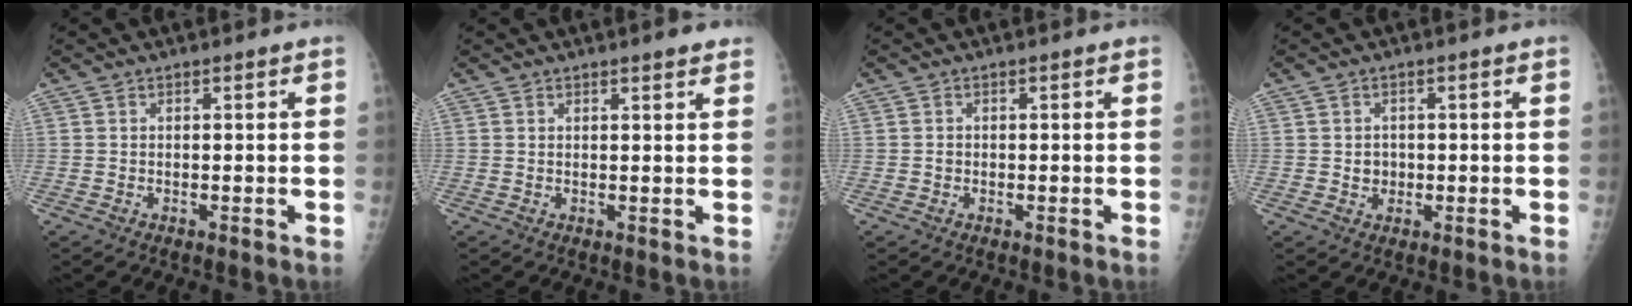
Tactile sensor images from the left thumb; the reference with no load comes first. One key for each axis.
{"total": 2.6, "fx": 1.9, "fy": 0.4, "fz": 1.7, "tx": -0.018, "ty": -0.005, "tz": 0.022}
{"total": 0.6, "fx": -0.1, "fy": 0.6, "fz": 0.2, "tx": 0.003, "ty": 0.004, "tz": -0.002}
{"total": 2.2, "fx": -0.2, "fy": 2.1, "fz": 0.8, "tx": 0.003, "ty": 0.005, "tz": 0.001}